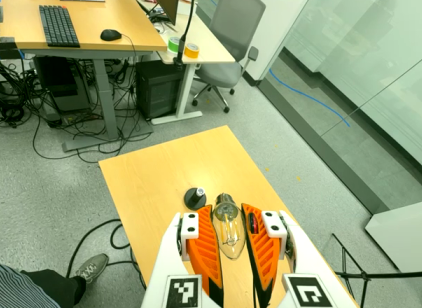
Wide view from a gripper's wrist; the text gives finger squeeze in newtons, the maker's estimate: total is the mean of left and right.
{"total": 22.9, "left": 25.8, "right": 20.0}